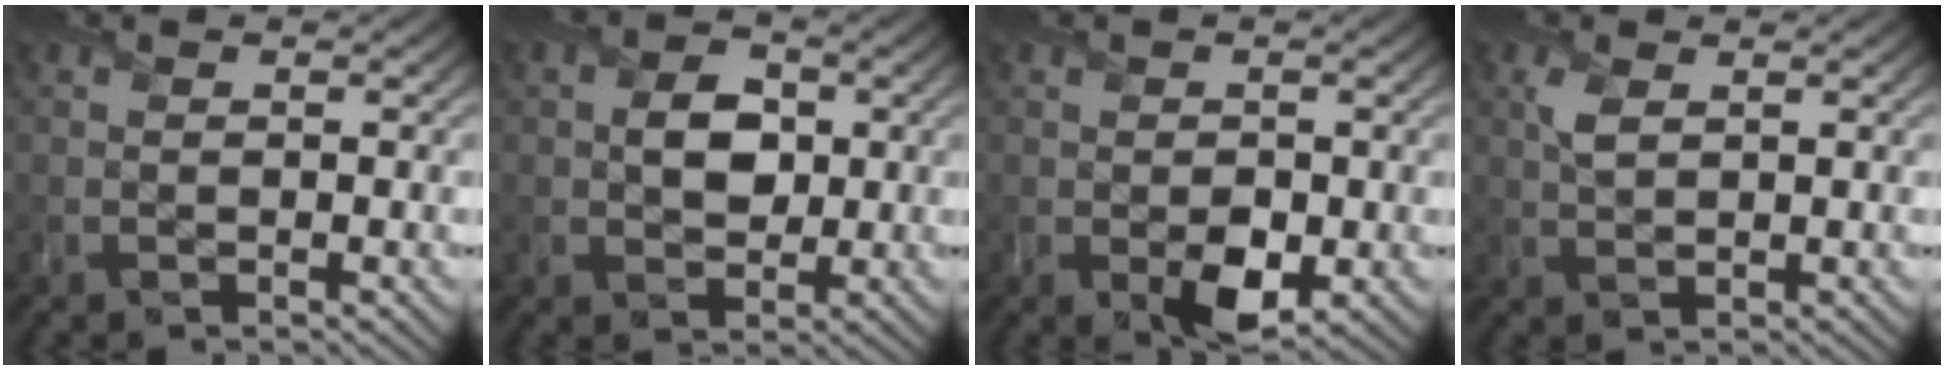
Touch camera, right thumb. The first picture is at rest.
{"total": 4.3, "force": [0.4, 3.3, 2.7], "torque": [-0.055, -0.002, -0.003]}
{"total": 4.0, "force": [-1.0, 2.7, 2.8], "torque": [-0.055, -0.018, -0.013]}
{"total": 2.2, "force": [1.0, 1.0, 1.7], "torque": [-0.046, 0.004, 0.021]}